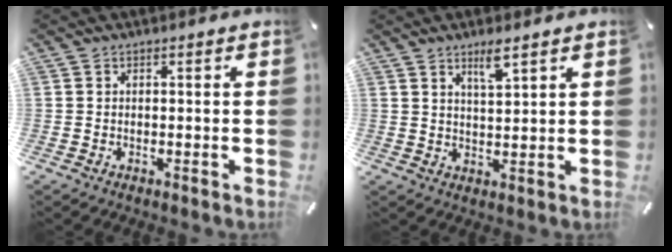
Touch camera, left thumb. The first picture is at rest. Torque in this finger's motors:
{"motor_torque": [0.86, 0.76, 0.44, -0.62, 0.13]}